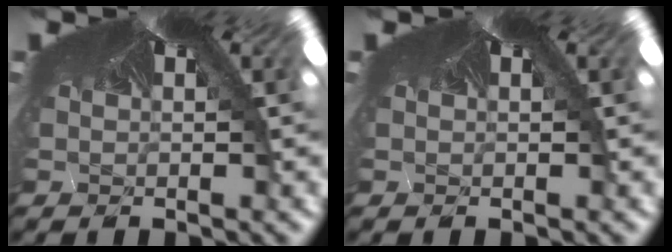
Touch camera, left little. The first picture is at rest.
{"total": 0.0}